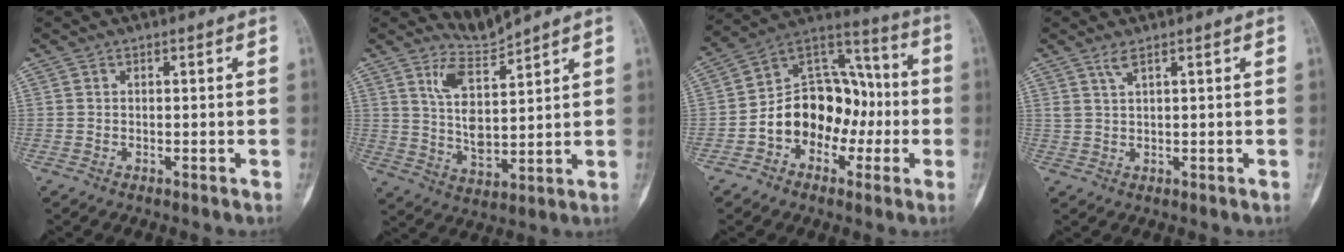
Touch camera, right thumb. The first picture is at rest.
{"total": 5.6, "force": [5.2, 0.6, 1.8], "torque": [-0.034, -0.062, 0.117]}
{"total": 16.5, "force": [-3.7, 12.2, 10.5], "torque": [-0.122, 0.062, -0.067]}
{"total": 2.2, "force": [1.5, 0.1, 1.6], "torque": [-0.040, -0.008, 0.036]}